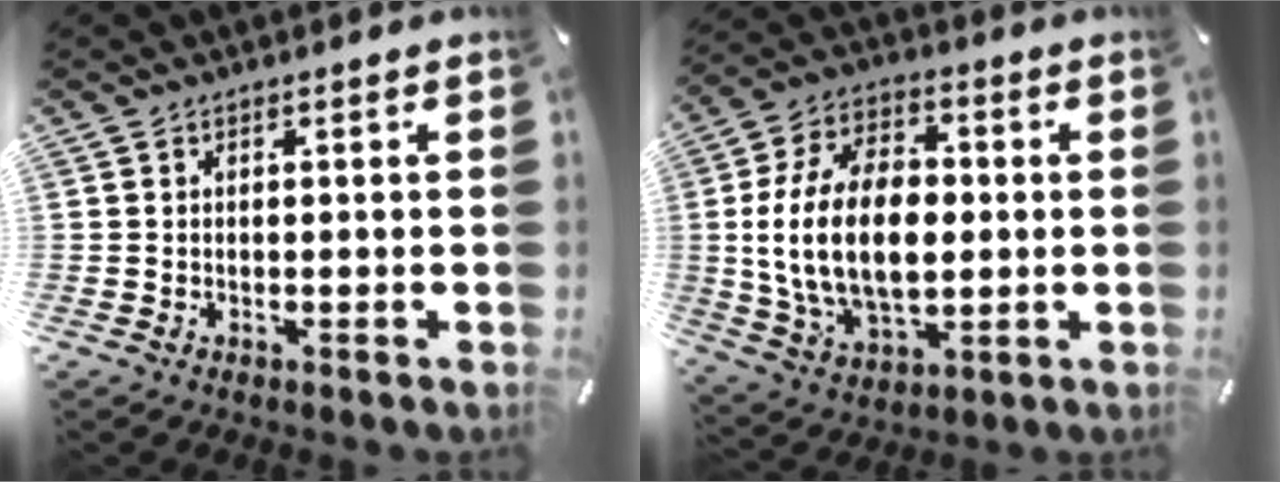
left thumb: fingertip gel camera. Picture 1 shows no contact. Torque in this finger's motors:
{"motor_torque": [2.52, 2.49, 2.15, -0.62, 0.92]}